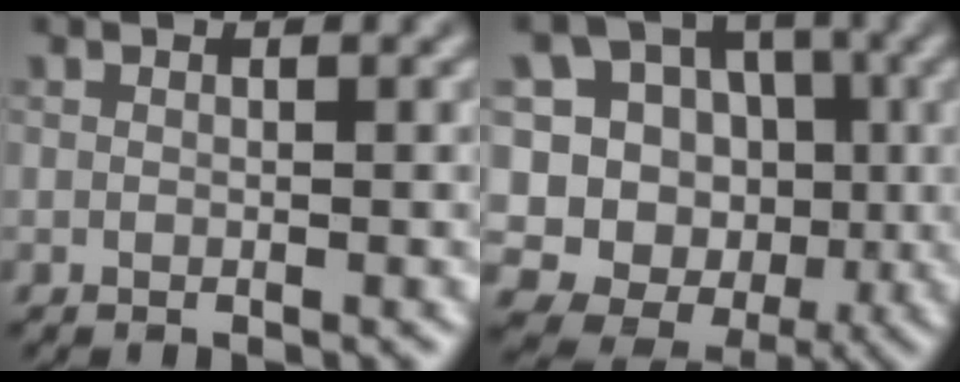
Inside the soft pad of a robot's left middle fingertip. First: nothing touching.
{"total": 12.6, "force": [-0.7, 11.9, 4.1], "torque": [-0.130, 0.040, -0.023]}